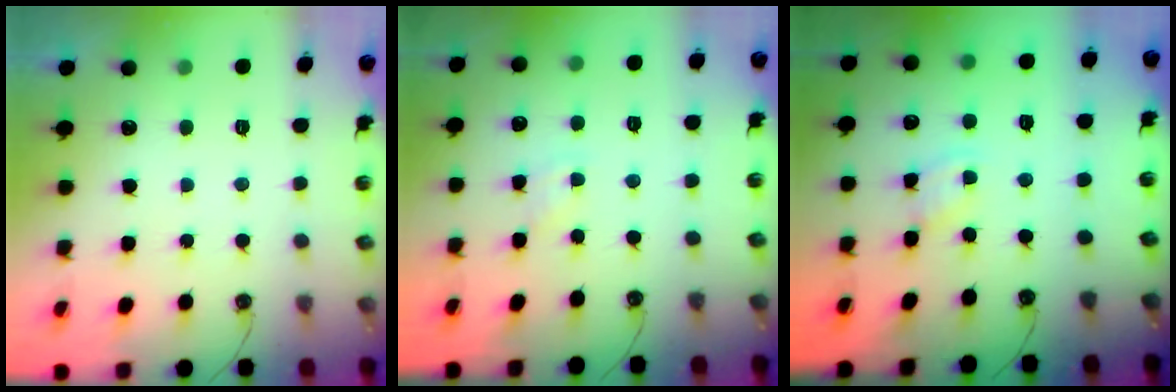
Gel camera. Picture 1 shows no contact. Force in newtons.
{"total": 2.2, "press": 2.1, "slide": 0.3}
{"total": 2.1, "press": 2.1, "slide": 0.4}